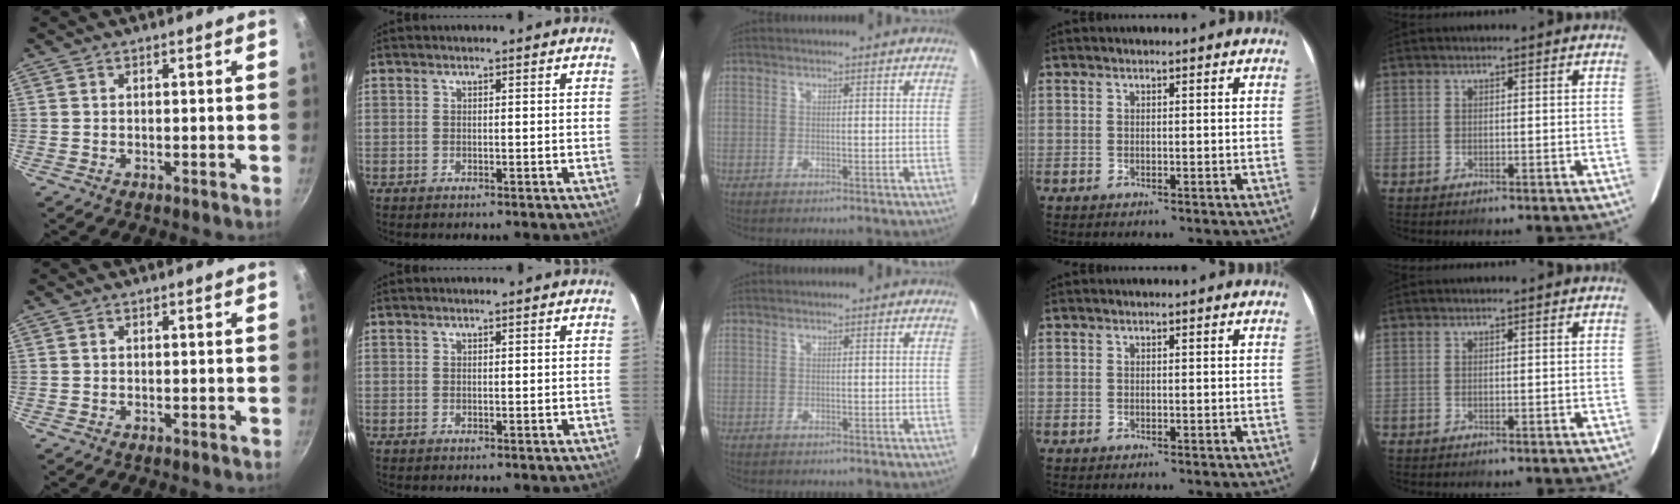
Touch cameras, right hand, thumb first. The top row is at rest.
{}